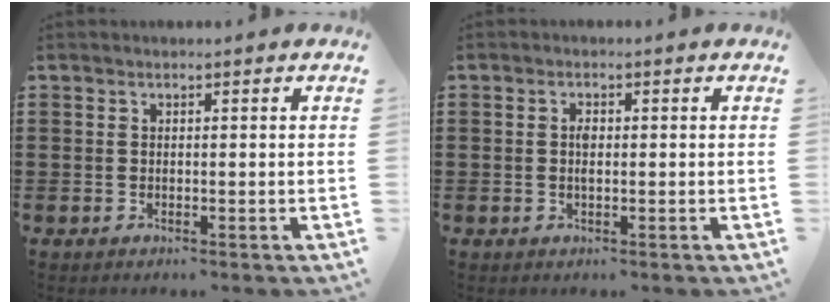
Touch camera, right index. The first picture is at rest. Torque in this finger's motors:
{"motor_torque": [0.49, -0.14, 0.00, 0.02]}